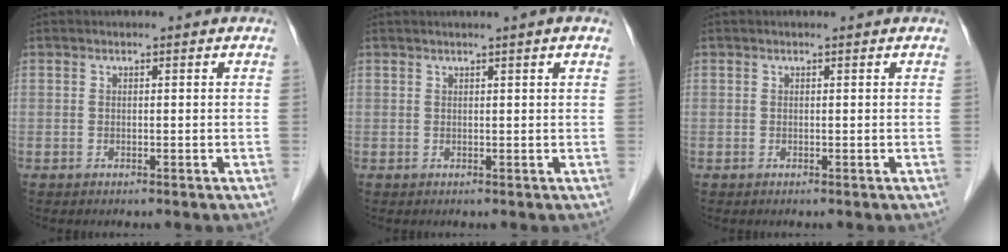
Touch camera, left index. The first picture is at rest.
{"total": 1.6, "force": [1.1, -0.5, 1.1], "torque": [-0.018, 0.005, 0.022]}
{"total": 0.0}